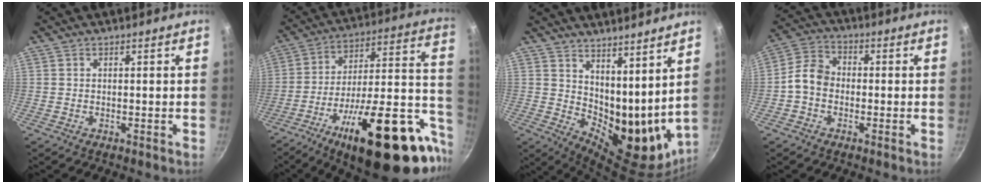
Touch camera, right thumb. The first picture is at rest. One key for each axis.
{"total": 33.1, "fx": -11.0, "fy": 12.5, "fz": 28.6, "tx": -0.374, "ty": 0.048, "tz": -0.161}
{"total": 18.0, "fx": 9.3, "fy": 9.1, "fz": 12.5, "tx": -0.147, "ty": -0.070, "tz": 0.167}
{"total": 6.4, "fx": -1.3, "fy": 5.0, "fz": 3.7, "tx": -0.052, "ty": 0.025, "tz": -0.043}